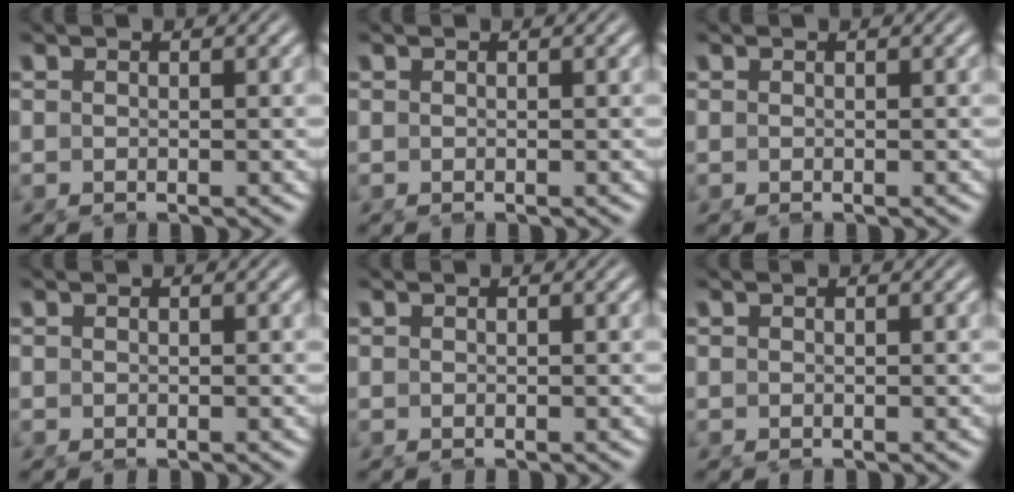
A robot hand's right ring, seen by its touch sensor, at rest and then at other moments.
{"total": 0.0}
{"total": 0.0}
{"total": 0.0}
{"total": 0.0}
{"total": 0.0}